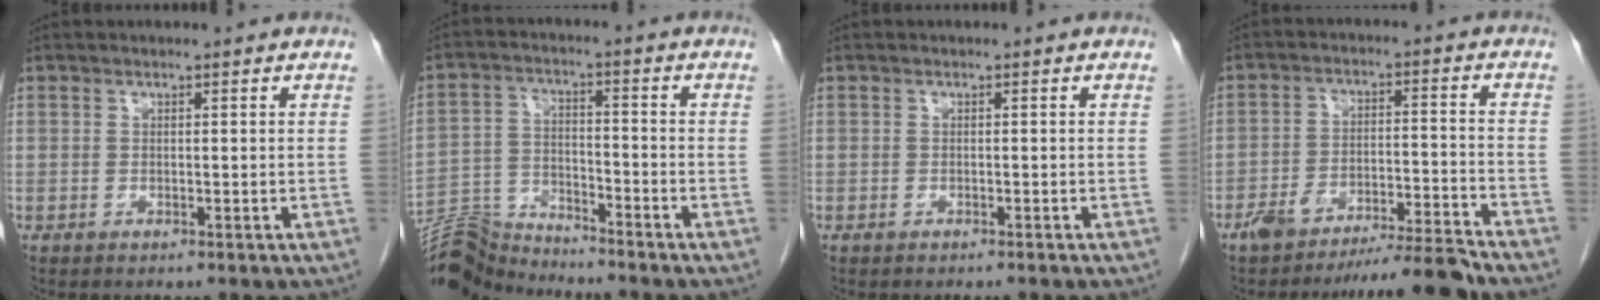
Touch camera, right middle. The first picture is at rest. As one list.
[{"total": 8.6, "force": [-8.6, -0.3, -0.1], "torque": [-0.006, 0.004, -0.163]}, {"total": 0.5, "force": [-0.4, 0.0, 0.3], "torque": [-0.010, -0.001, -0.007]}, {"total": 9.2, "force": [-8.4, -0.6, 3.6], "torque": [-0.047, 0.011, -0.141]}]